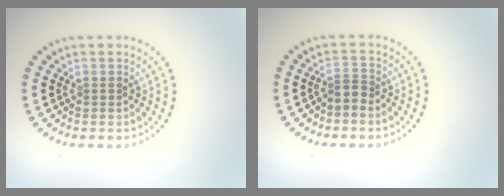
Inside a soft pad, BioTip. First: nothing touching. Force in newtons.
{"total": 1.1, "press": 0.7, "slide": 0.9}